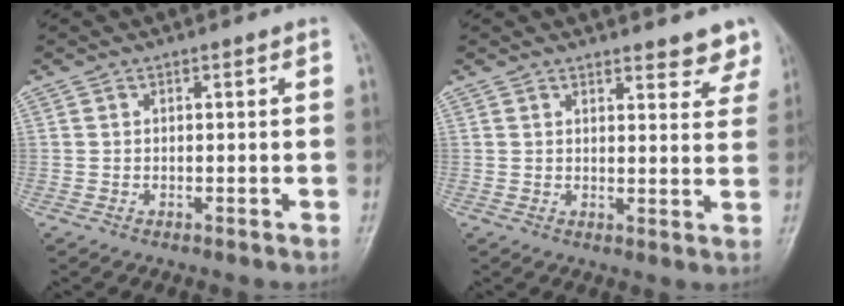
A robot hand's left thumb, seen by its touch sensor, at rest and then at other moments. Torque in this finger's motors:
{"motor_torque": [0.13, 0.03, 0.09, -0.33, 0.08]}